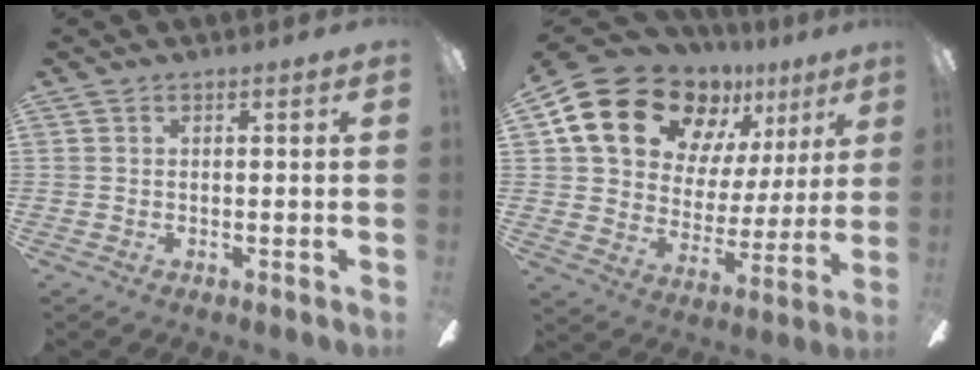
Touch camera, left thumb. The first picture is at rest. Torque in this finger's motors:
{"motor_torque": [2.38, 2.52, 1.39, -1.38, 0.38]}